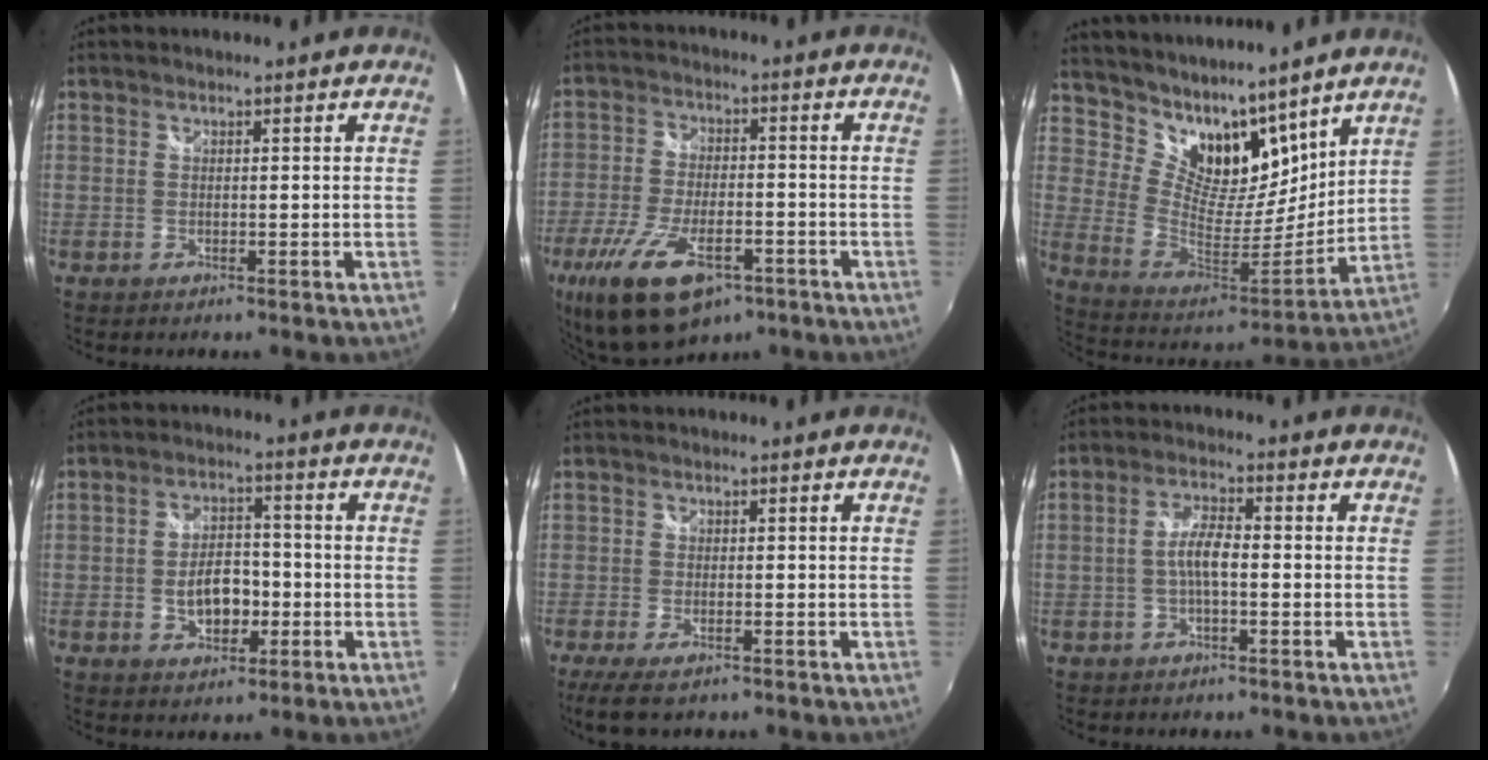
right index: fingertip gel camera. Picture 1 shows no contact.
{"total": 17.4, "force": [-9.9, 7.8, 12.0], "torque": [-0.257, -0.042, -0.167]}
{"total": 16.2, "force": [12.6, 7.6, 6.8], "torque": [-0.142, -0.014, 0.235]}
{"total": 7.4, "force": [-1.9, 4.6, 5.4], "torque": [-0.100, 0.013, -0.022]}
{"total": 6.1, "force": [-4.3, 2.1, 3.9], "torque": [-0.090, -0.024, -0.074]}
{"total": 4.4, "force": [-1.0, 1.2, 4.1], "torque": [-0.083, 0.010, -0.021]}